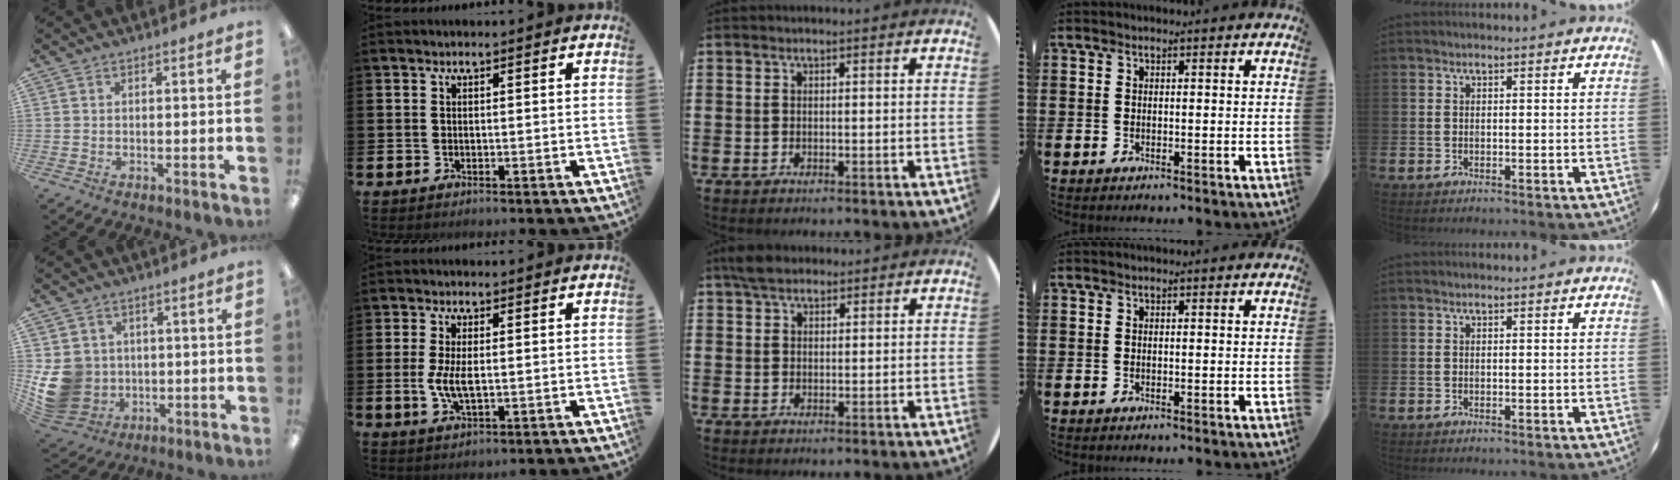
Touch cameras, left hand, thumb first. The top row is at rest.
{"thumb": {"total": 11.0, "force": [0.0, 10.2, 4.1], "torque": [-0.106, 0.003, 0.010]}, "index": {"total": 3.9, "force": [0.1, 1.5, 3.6], "torque": [-0.072, 0.001, -0.003]}, "middle": {"total": 3.3, "force": [2.7, 1.5, 1.2], "torque": [-0.022, 0.003, 0.051]}}